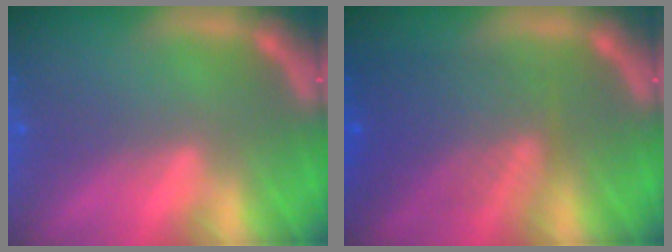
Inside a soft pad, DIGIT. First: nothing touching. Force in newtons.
{"total": 6.6}